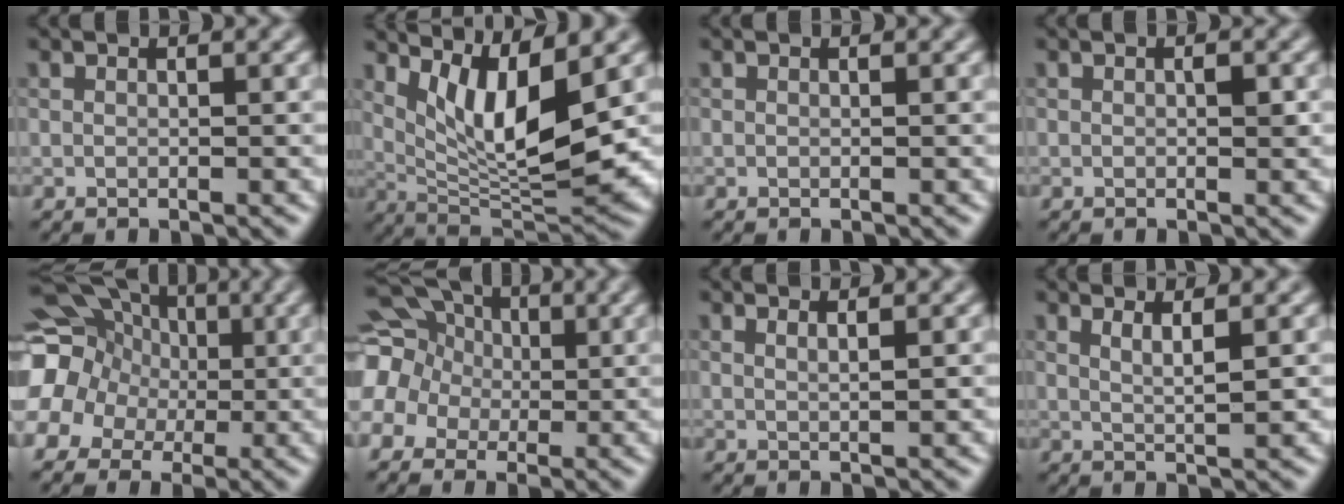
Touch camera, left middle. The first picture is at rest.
{"total": 8.0, "force": [2.2, 2.2, 7.4], "torque": [-0.131, -0.017, 0.052]}
{"total": 0.0}
{"total": 0.7, "force": [-0.3, 0.2, 0.6], "torque": [-0.013, 0.000, 0.001]}
{"total": 17.8, "force": [2.9, 16.0, 7.3], "torque": [-0.173, 0.022, 0.021]}
{"total": 16.2, "force": [4.0, 14.1, 6.7], "torque": [-0.187, 0.038, 0.038]}
{"total": 1.1, "force": [0.4, 0.4, 0.9], "torque": [0.000, 0.006, -0.003]}
{"total": 1.6, "force": [0.5, 0.2, 1.4], "torque": [-0.017, -0.002, 0.014]}